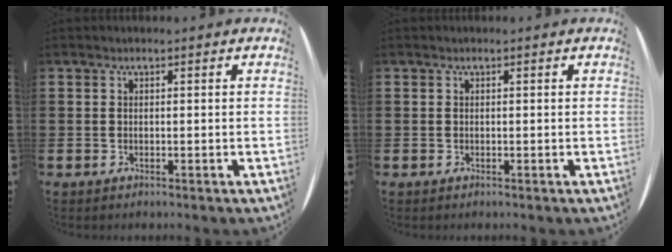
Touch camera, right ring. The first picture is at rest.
{"total": 0.0}